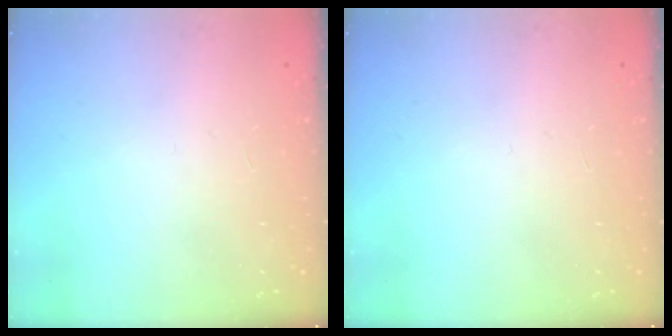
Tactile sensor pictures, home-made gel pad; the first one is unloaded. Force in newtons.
{"total": 0.0}